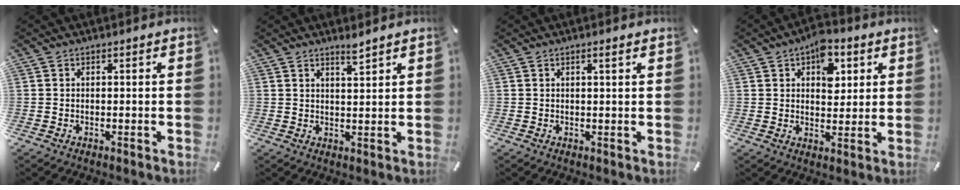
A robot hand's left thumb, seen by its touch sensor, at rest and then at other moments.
{"total": 3.1, "force": [2.7, 0.1, 1.6], "torque": [-0.035, -0.012, 0.048]}
{"total": 1.2, "force": [0.6, 0.0, 1.0], "torque": [-0.019, -0.001, 0.010]}
{"total": 8.4, "force": [3.5, 5.4, 5.4], "torque": [-0.060, -0.008, 0.055]}